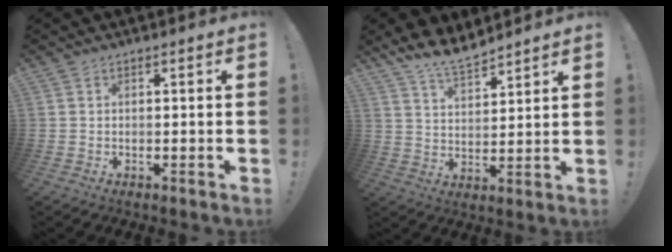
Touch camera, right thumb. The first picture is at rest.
{"total": 9.0, "force": [8.0, 2.3, 3.4], "torque": [-0.064, -0.058, 0.152]}